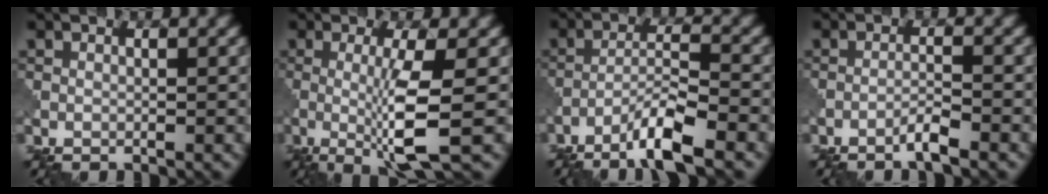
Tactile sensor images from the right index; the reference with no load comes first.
{"total": 5.7, "force": [-0.7, 0.8, 5.6], "torque": [-0.098, -0.012, -0.015]}
{"total": 5.6, "force": [-3.8, 0.5, 4.1], "torque": [-0.069, 0.007, -0.078]}
{"total": 1.9, "force": [-1.5, 0.0, 1.3], "torque": [-0.021, 0.008, -0.033]}